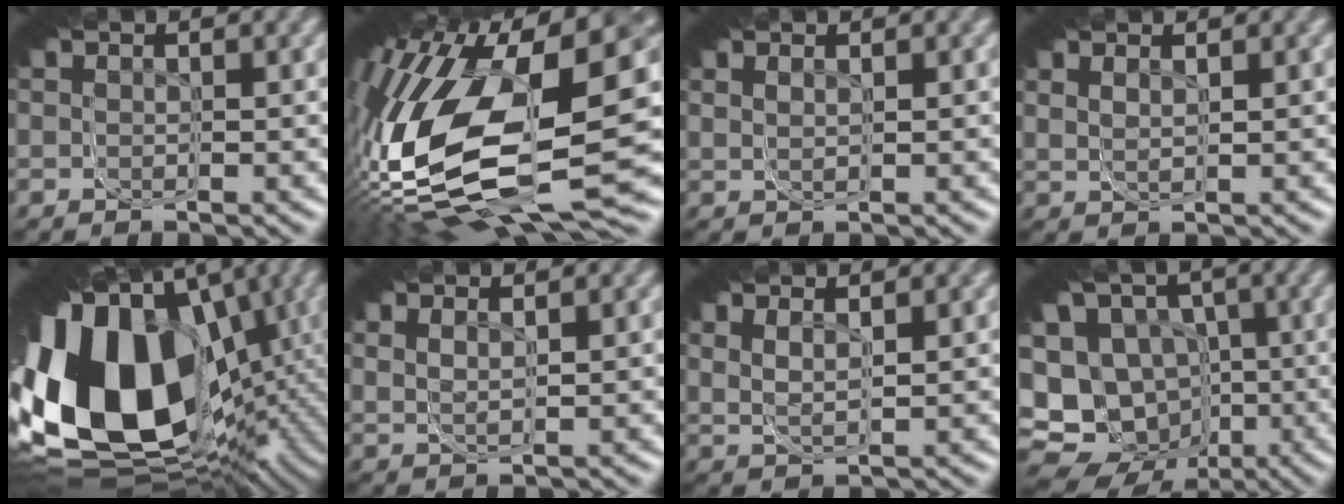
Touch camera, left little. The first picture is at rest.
{"total": 19.1, "force": [-3.9, 9.1, 16.3], "torque": [-0.234, 0.000, -0.070]}
{"total": 1.4, "force": [0.7, 0.7, 1.0], "torque": [-0.022, 0.016, 0.001]}
{"total": 2.4, "force": [1.2, 1.2, 1.7], "torque": [-0.036, 0.017, 0.006]}
{"total": 32.0, "force": [-5.3, 19.1, 25.1], "torque": [-0.354, -0.008, -0.077]}
{"total": 2.7, "force": [1.4, 1.3, 1.8], "torque": [-0.037, 0.019, 0.008]}
{"total": 4.2, "force": [2.1, 2.2, 2.8], "torque": [-0.051, 0.021, 0.015]}
{"total": 16.1, "force": [-4.0, 12.0, 9.9], "torque": [-0.147, -0.028, -0.074]}